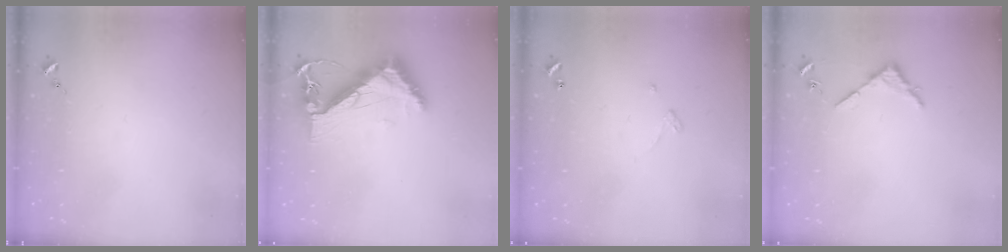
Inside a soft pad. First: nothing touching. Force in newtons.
{"total": 9.0, "press": 8.9, "slide": 0.6}
{"total": 2.6, "press": 2.6, "slide": 0.2}
{"total": 3.4, "press": 3.4, "slide": 0.4}